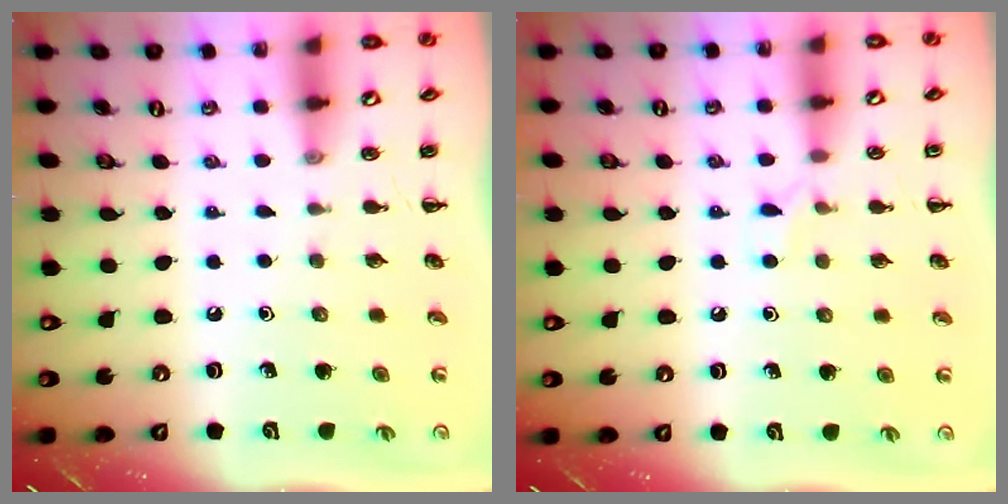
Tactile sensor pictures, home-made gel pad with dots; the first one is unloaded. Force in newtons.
{"total": 4.6, "press": 4.4, "slide": 1.5}